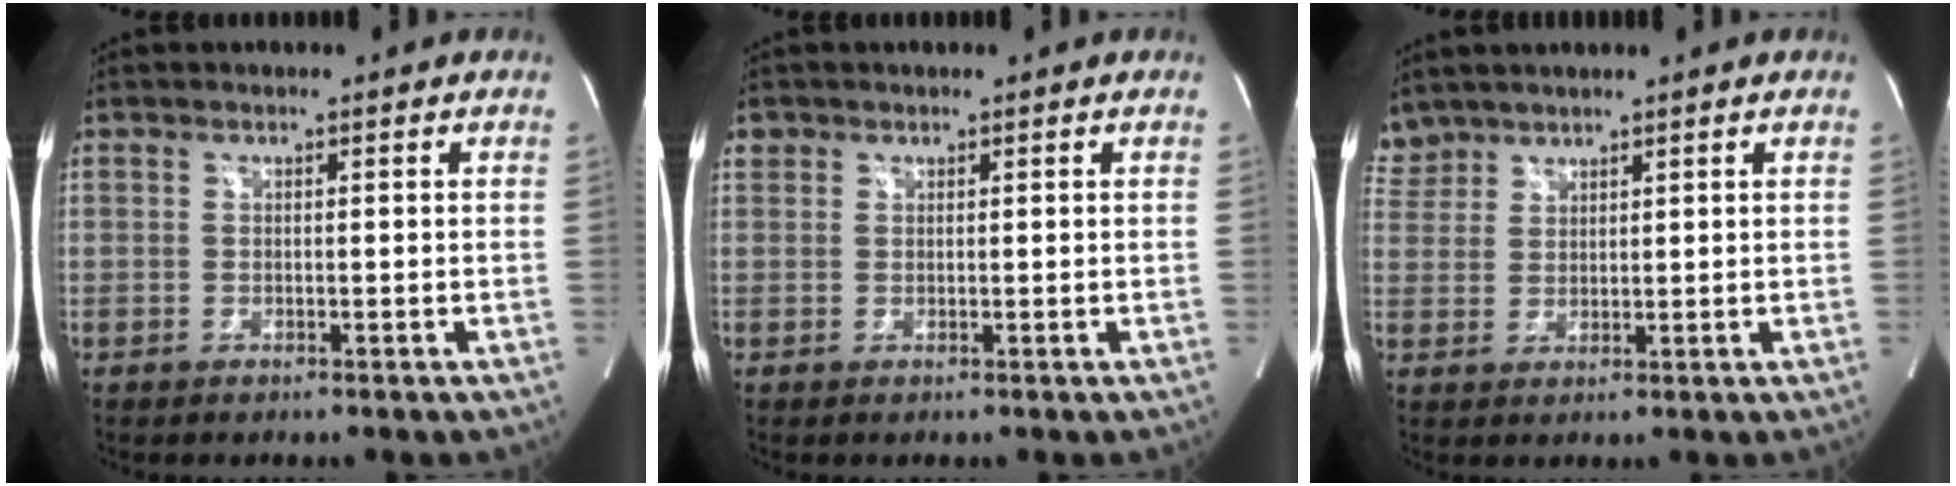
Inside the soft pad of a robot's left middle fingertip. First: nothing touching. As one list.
[{"total": 1.1, "force": [0.7, 0.9, 0.1], "torque": [0.008, 0.007, 0.009]}, {"total": 3.7, "force": [3.4, 1.5, -0.3], "torque": [0.006, 0.013, 0.074]}]